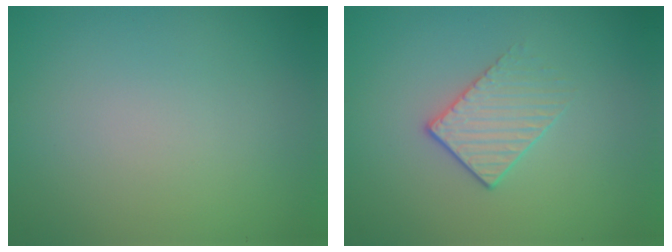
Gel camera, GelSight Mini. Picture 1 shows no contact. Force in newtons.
{"total": 1.8, "press": 1.4, "slide": 1.1}